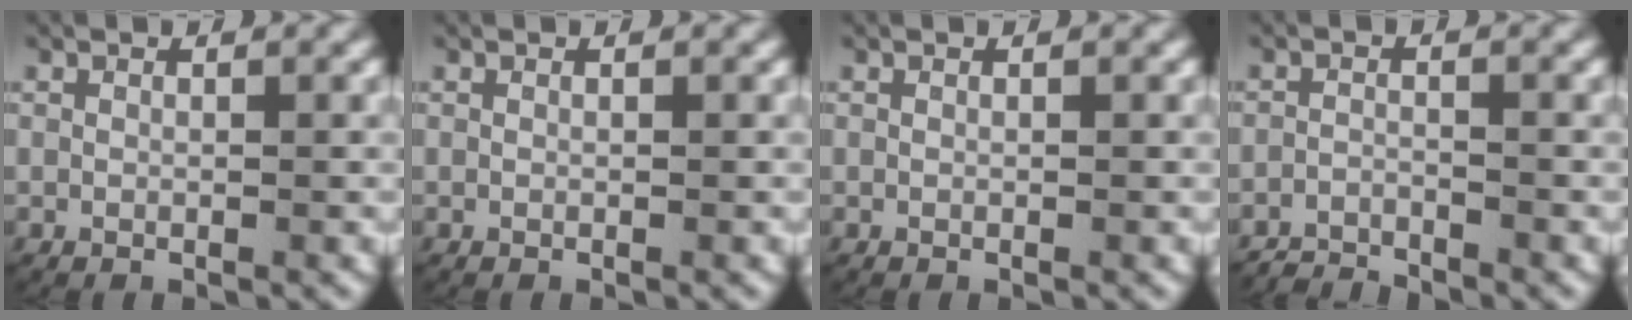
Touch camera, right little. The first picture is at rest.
{"total": 0.0}
{"total": 0.0}
{"total": 2.9, "force": [-2.8, 0.8, 0.1], "torque": [-0.009, -0.012, -0.052]}